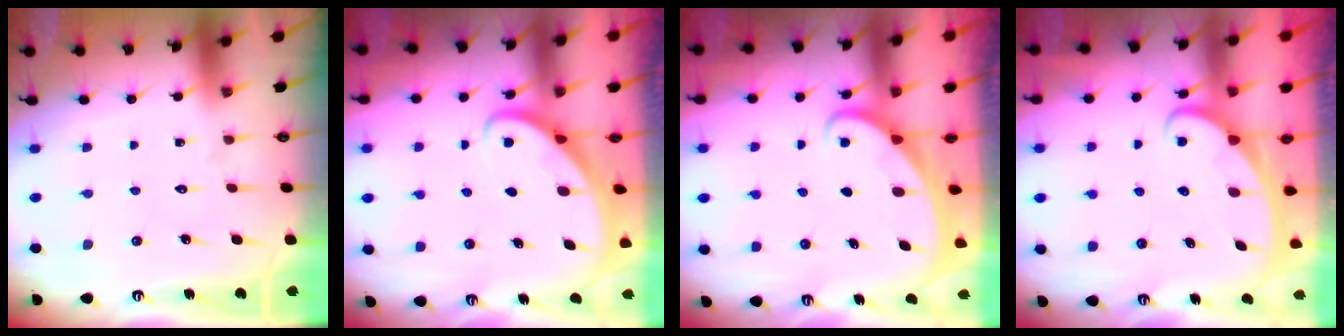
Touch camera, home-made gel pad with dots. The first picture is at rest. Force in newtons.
{"total": 2.7, "press": 2.7, "slide": 0.2}
{"total": 1.7, "press": 1.7, "slide": 0.2}
{"total": 2.6, "press": 2.6, "slide": 0.3}